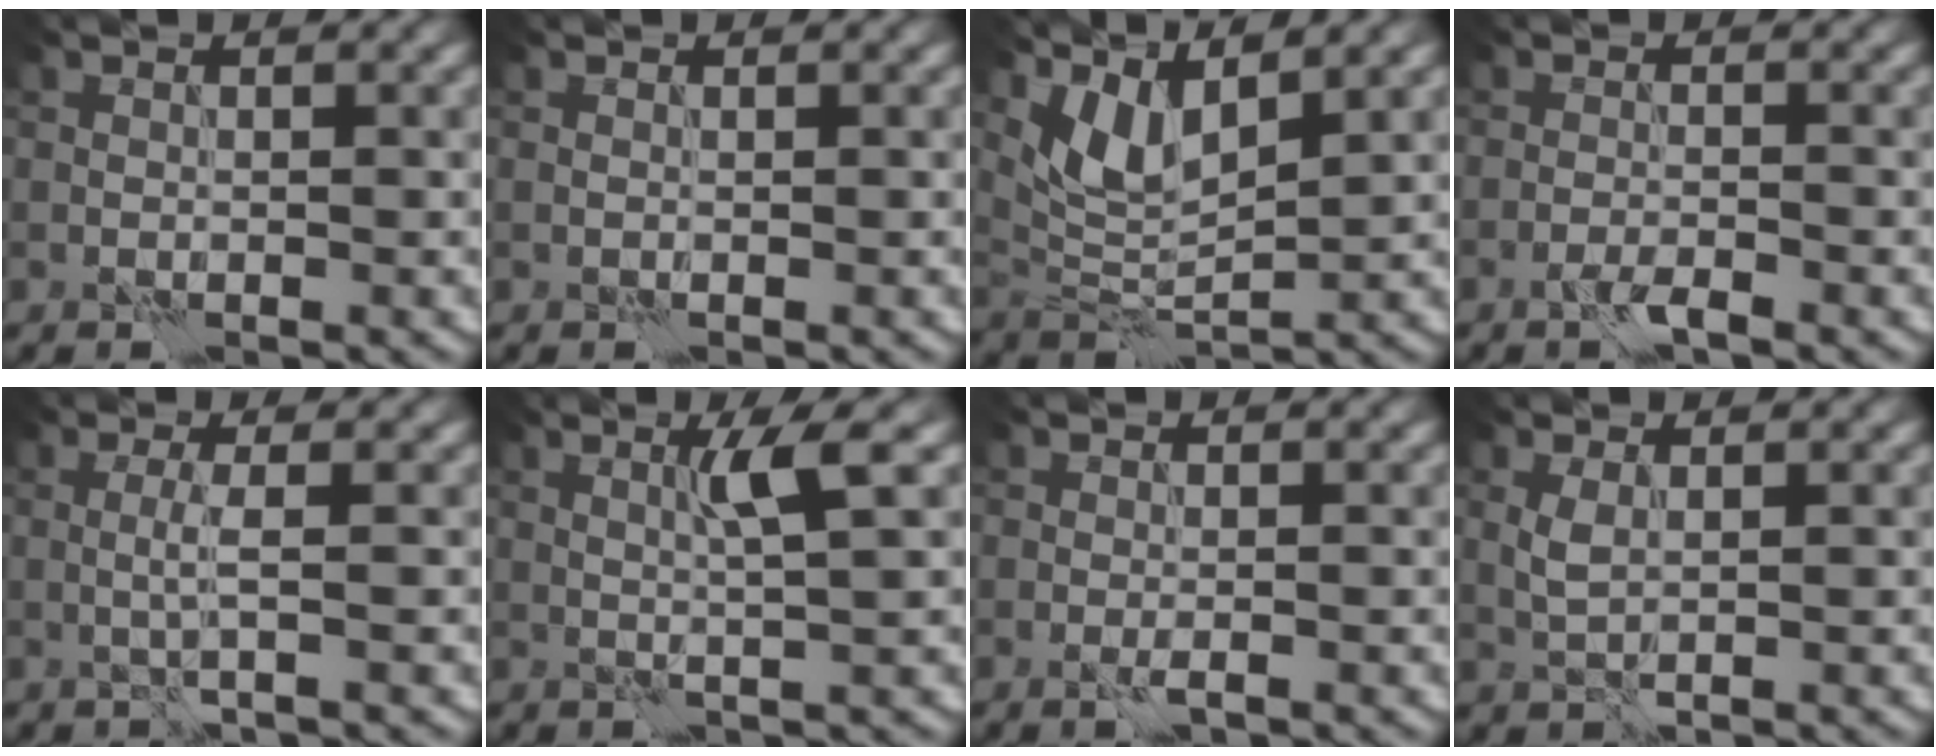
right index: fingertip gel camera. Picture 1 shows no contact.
{"total": 0.0}
{"total": 4.6, "force": [2.8, 1.8, 3.2], "torque": [-0.071, -0.009, 0.056]}
{"total": 1.5, "force": [-1.1, 0.2, 1.1], "torque": [-0.021, 0.006, -0.025]}
{"total": 1.7, "force": [0.0, 0.1, 1.7], "torque": [-0.037, 0.001, -0.005]}
{"total": 3.1, "force": [1.0, 0.0, 3.0], "torque": [-0.053, 0.004, 0.017]}
{"total": 0.9, "force": [-0.4, 0.0, 0.8], "torque": [-0.015, -0.002, -0.009]}
{"total": 1.4, "force": [0.4, 0.5, 1.3], "torque": [-0.035, 0.001, 0.010]}